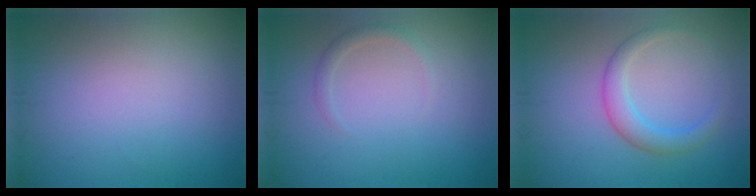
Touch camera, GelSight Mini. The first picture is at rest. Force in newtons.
{"total": 1.1, "press": 1.1, "slide": 0.1}
{"total": 2.7, "press": 2.7, "slide": 0.1}